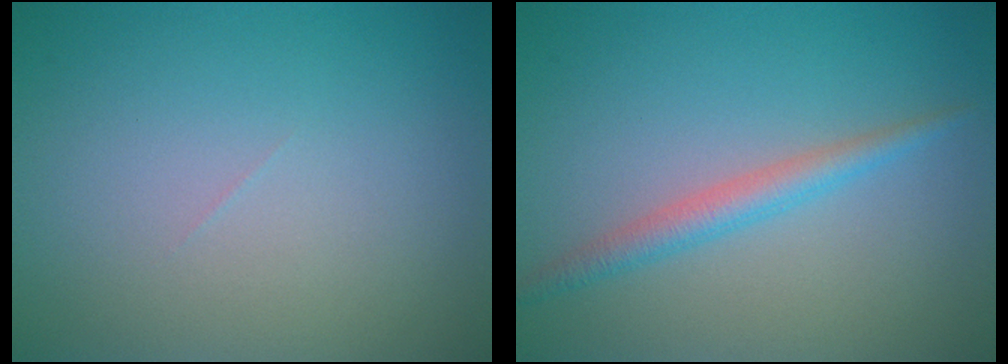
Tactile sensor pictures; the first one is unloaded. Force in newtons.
{"total": 2.3, "press": 2.3, "slide": 0.1}